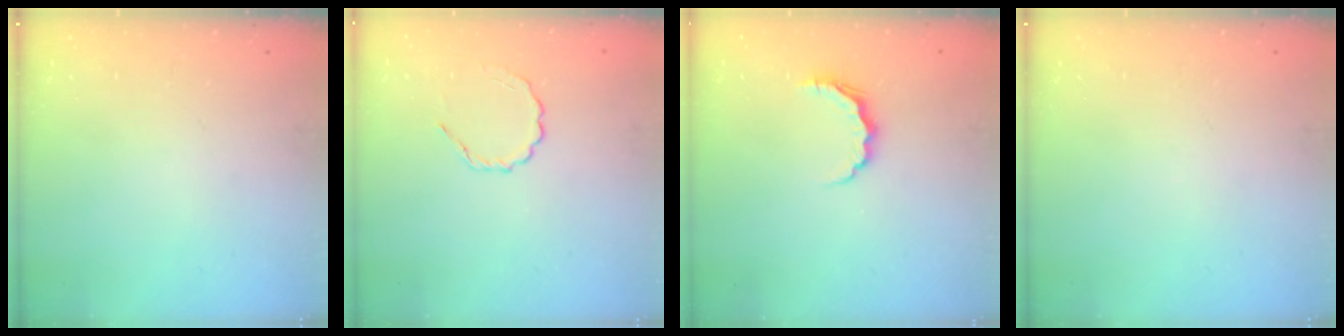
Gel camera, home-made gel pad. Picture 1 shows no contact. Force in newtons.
{"total": 2.5, "press": 2.3, "slide": 0.9}
{"total": 5.8, "press": 5.8, "slide": 0.8}
{"total": 0.0}